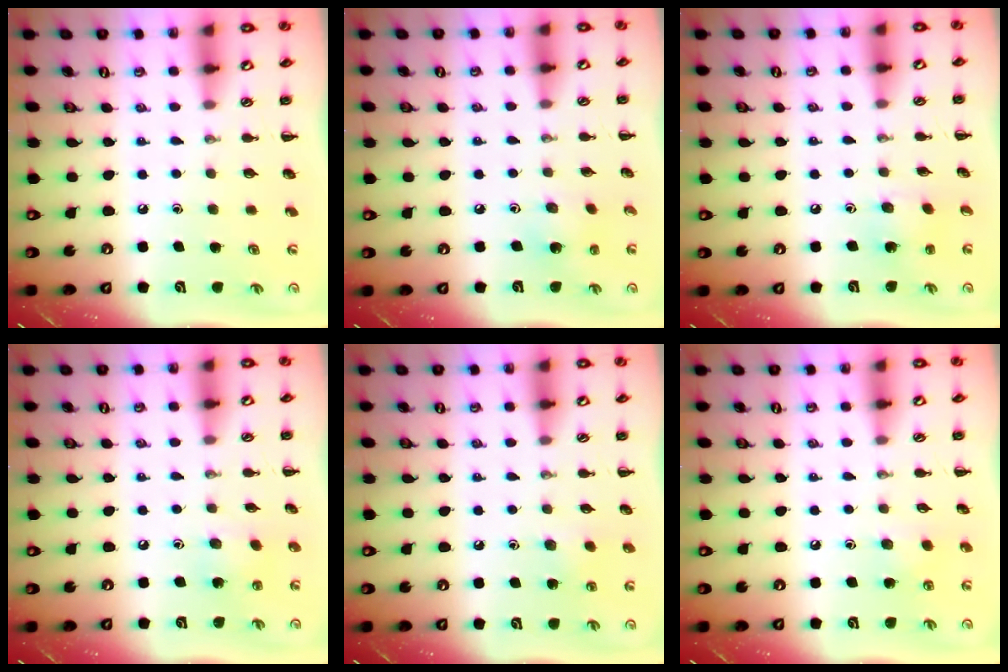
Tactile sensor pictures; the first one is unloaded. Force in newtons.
{"total": 2.7, "press": 2.7, "slide": 0.6}
{"total": 2.5, "press": 2.5, "slide": 0.6}
{"total": 4.3, "press": 4.1, "slide": 1.2}
{"total": 5.3, "press": 5.0, "slide": 1.6}
{"total": 5.1, "press": 5.0, "slide": 1.2}